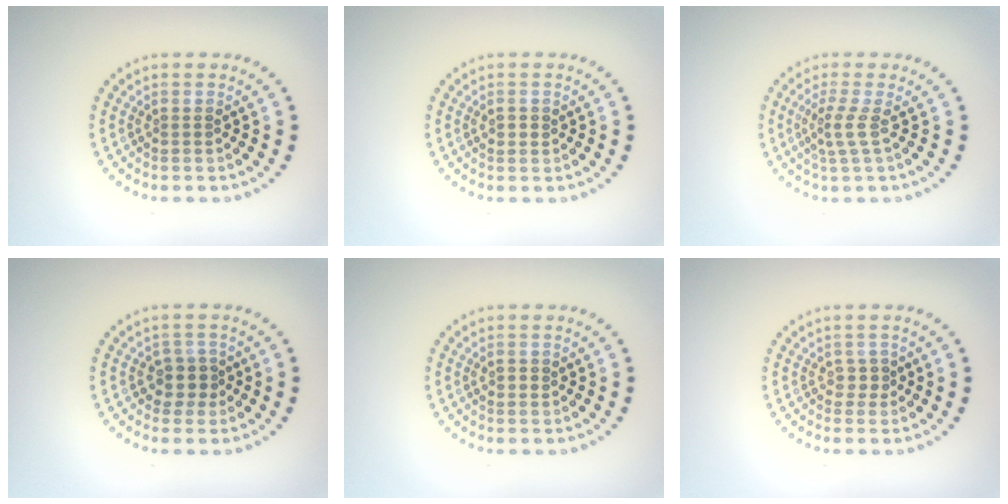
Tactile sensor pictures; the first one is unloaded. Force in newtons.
{"total": 1.0, "press": 1.0, "slide": 0.2}
{"total": 2.1, "press": 1.4, "slide": 1.6}
{"total": 2.2, "press": 1.9, "slide": 1.2}
{"total": 1.0, "press": 1.0, "slide": 0.2}
{"total": 1.2, "press": 1.0, "slide": 0.7}